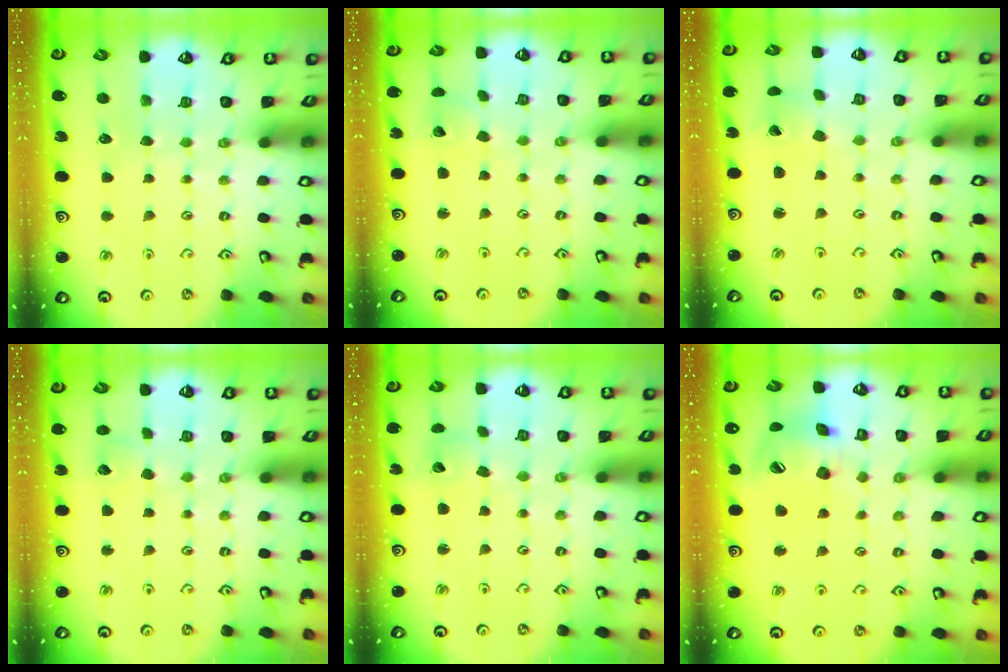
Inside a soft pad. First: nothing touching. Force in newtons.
{"total": 2.6, "press": 2.5, "slide": 0.3}
{"total": 1.9, "press": 1.8, "slide": 0.7}
{"total": 3.1, "press": 3.1, "slide": 0.3}
{"total": 2.4, "press": 2.4, "slide": 0.3}
{"total": 16.1, "press": 15.9, "slide": 2.3}